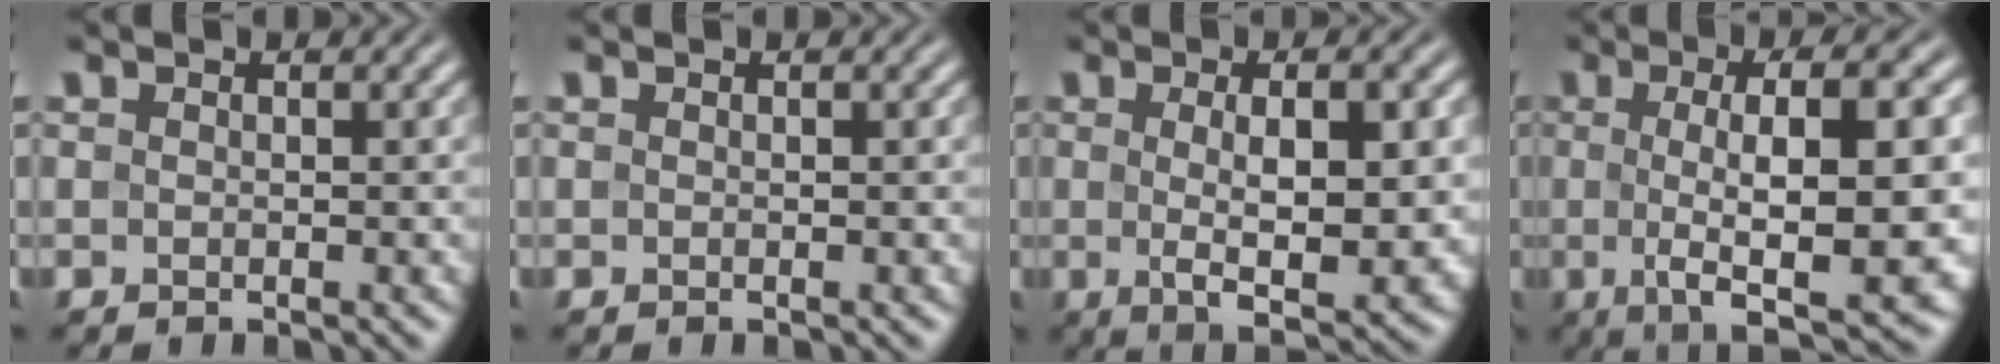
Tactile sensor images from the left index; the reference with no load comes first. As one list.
[{"total": 0.0}, {"total": 7.4, "force": [0.1, 2.2, 7.0], "torque": [-0.110, -0.007, 0.005]}, {"total": 11.6, "force": [-0.4, 3.3, 11.1], "torque": [-0.155, -0.001, -0.009]}]